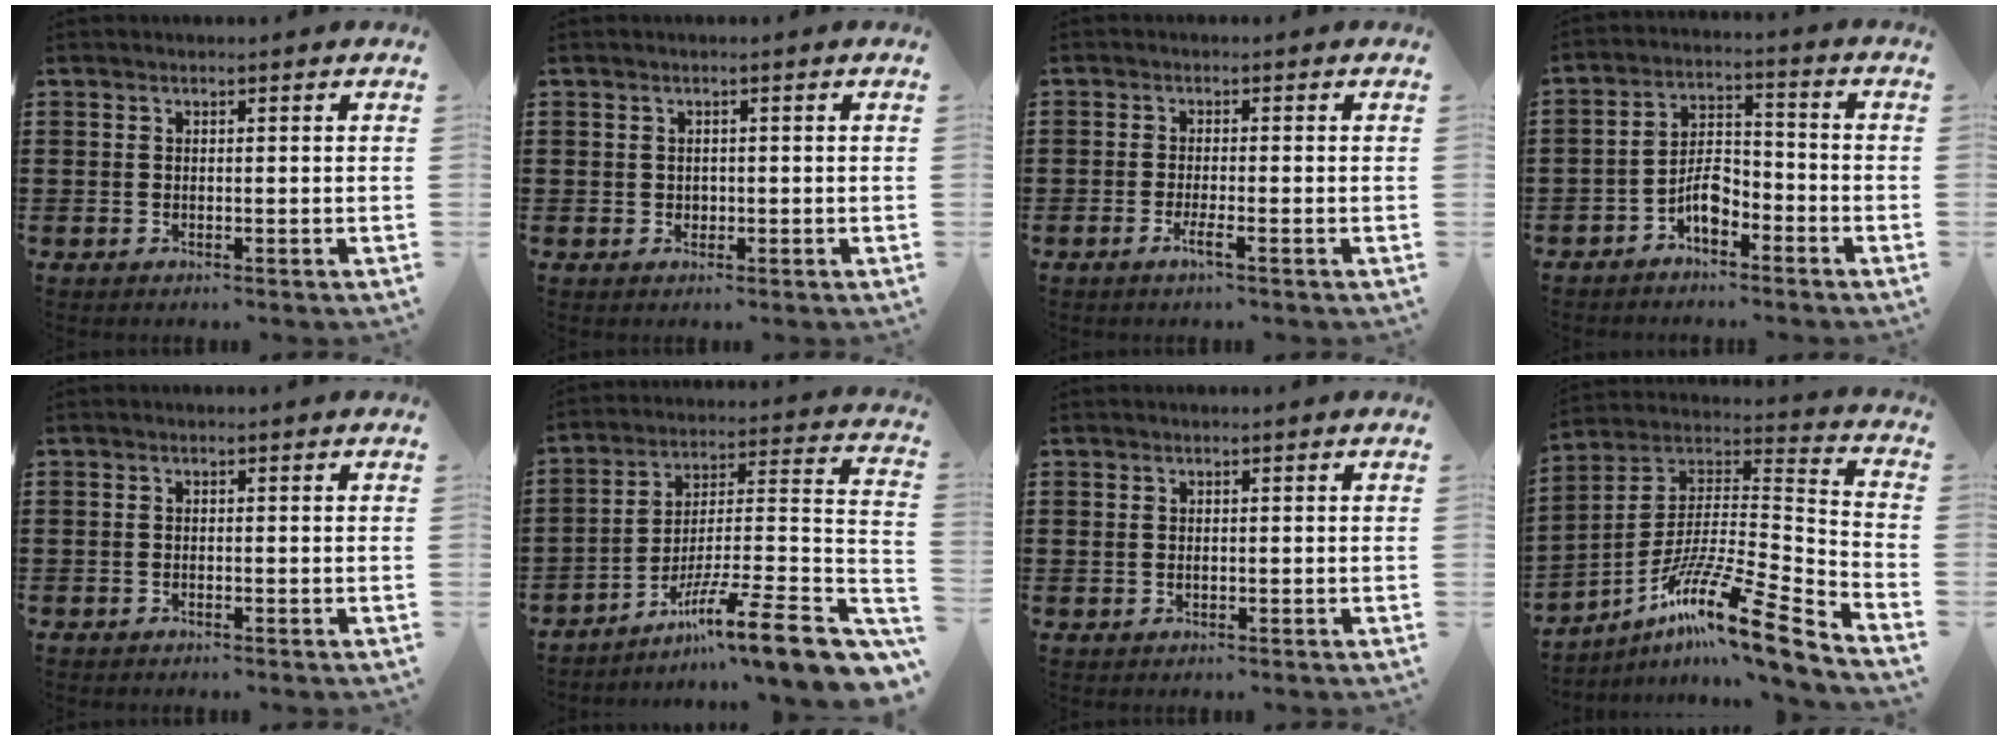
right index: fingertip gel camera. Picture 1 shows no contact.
{"total": 1.0, "force": [0.3, 1.0, 0.3], "torque": [-0.008, 0.005, 0.005]}
{"total": 2.4, "force": [-1.3, 0.2, 1.9], "torque": [-0.040, -0.004, -0.026]}
{"total": 5.7, "force": [-3.4, 2.7, 3.7], "torque": [-0.078, 0.011, -0.068]}
{"total": 0.5, "force": [-0.5, 0.2, 0.1], "torque": [-0.002, 0.000, -0.010]}
{"total": 12.8, "force": [-8.5, 1.2, 9.5], "torque": [-0.134, 0.009, -0.155]}
{"total": 0.5, "force": [0.1, 0.3, 0.4], "torque": [-0.010, 0.001, 0.001]}
{"total": 15.0, "force": [-9.8, 2.3, 11.1], "torque": [-0.190, 0.006, -0.180]}